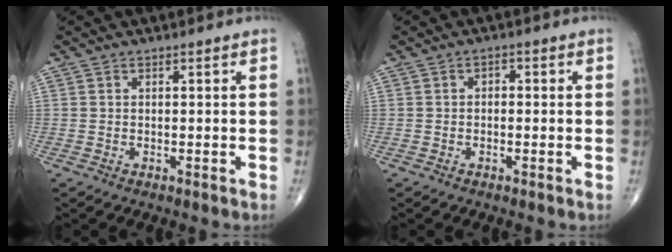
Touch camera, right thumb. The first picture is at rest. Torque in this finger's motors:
{"motor_torque": [-0.39, 0.12, -0.10, -0.14, 0.03]}